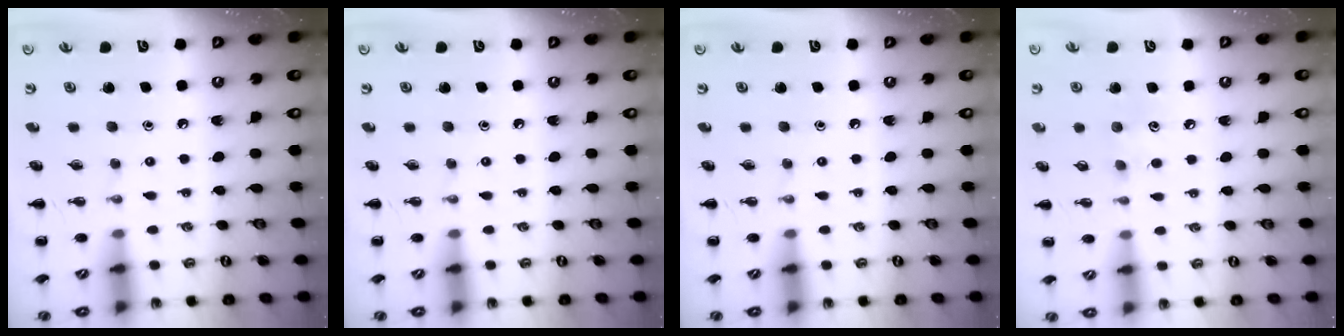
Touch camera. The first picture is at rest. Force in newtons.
{"total": 0.0}
{"total": 0.0}
{"total": 4.7, "press": 4.5, "slide": 1.1}